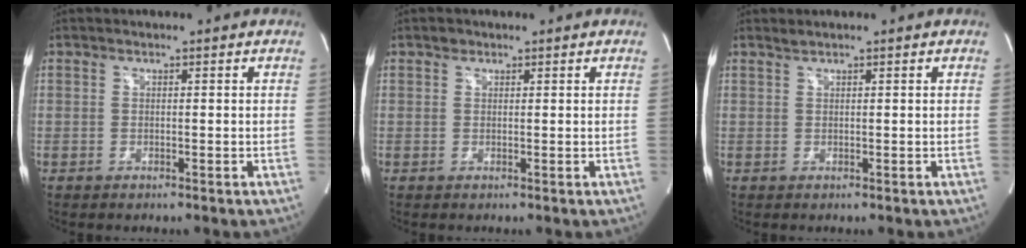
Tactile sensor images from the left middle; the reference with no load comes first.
{"total": 0.8, "force": [0.6, 0.6, 0.1], "torque": [0.000, 0.000, 0.007]}
{"total": 0.5, "force": [0.5, -0.2, 0.0], "torque": [-0.007, 0.002, 0.014]}